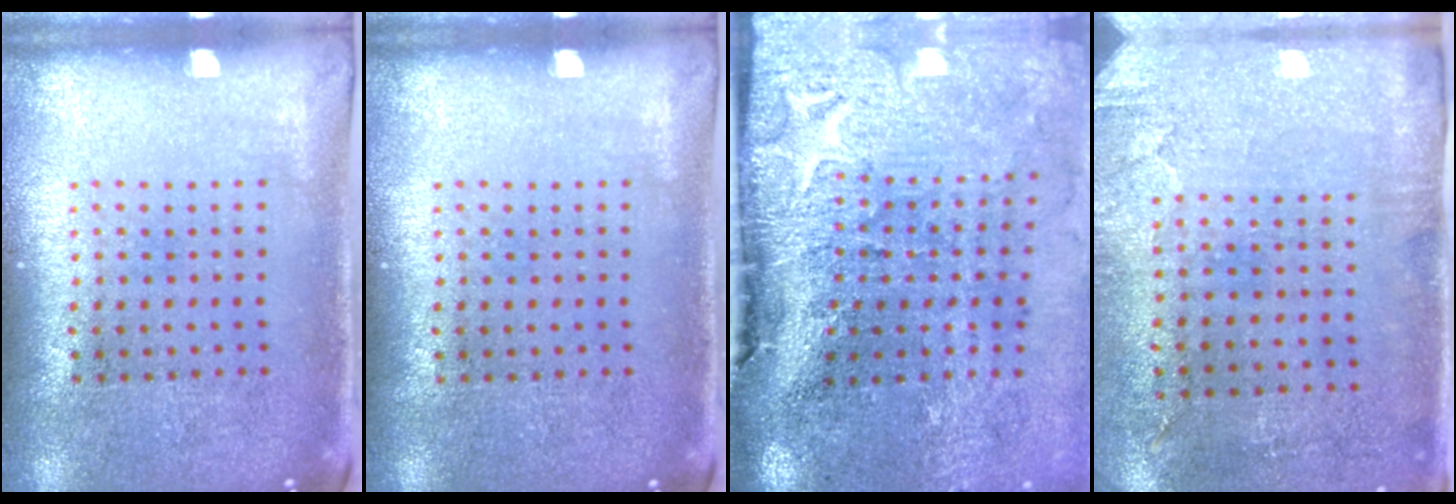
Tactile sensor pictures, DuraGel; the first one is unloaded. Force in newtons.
{"total": 0.0}
{"total": 5.0, "press": 3.9, "slide": 3.1}
{"total": 2.9, "press": 2.4, "slide": 1.7}